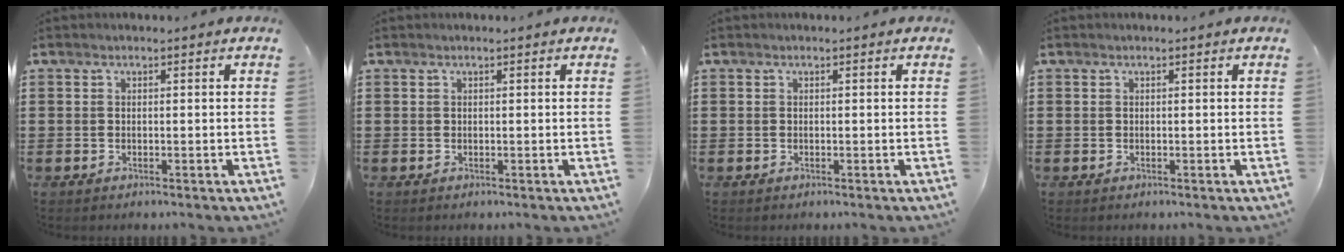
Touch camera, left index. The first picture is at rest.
{"total": 0.0}
{"total": 0.0}
{"total": 0.0}